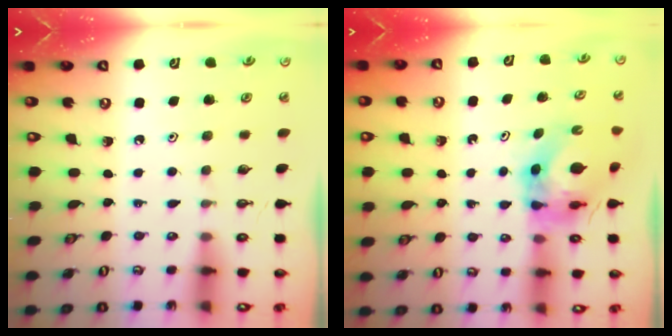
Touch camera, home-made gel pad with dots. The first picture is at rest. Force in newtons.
{"total": 6.6, "press": 6.6, "slide": 0.6}